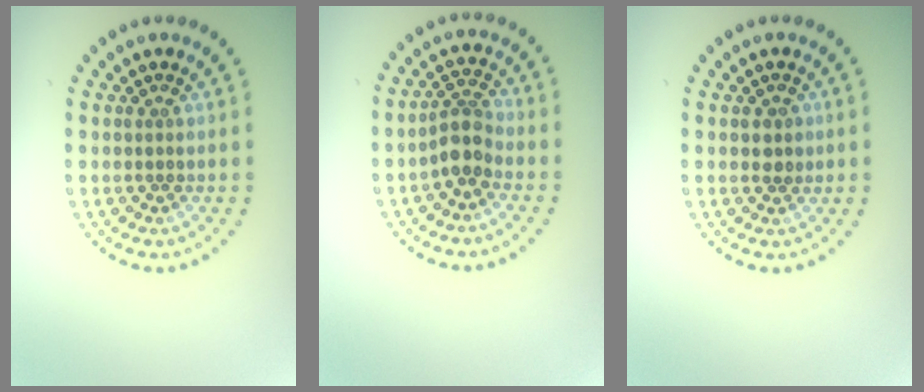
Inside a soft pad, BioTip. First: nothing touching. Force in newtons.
{"total": 2.7, "press": 2.2, "slide": 1.5}
{"total": 1.4, "press": 1.4, "slide": 0.3}